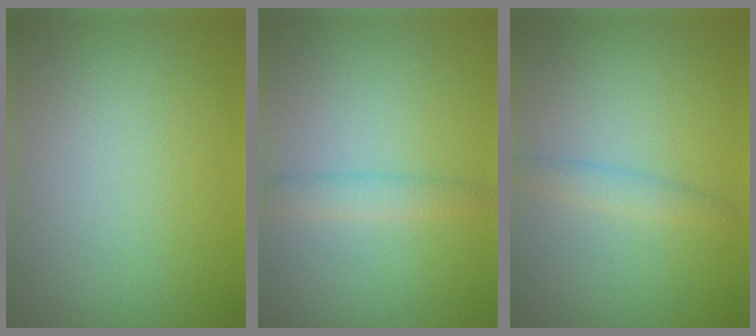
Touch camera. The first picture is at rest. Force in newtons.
{"total": 1.9, "press": 1.9, "slide": 0.1}
{"total": 1.7, "press": 1.7, "slide": 0.0}